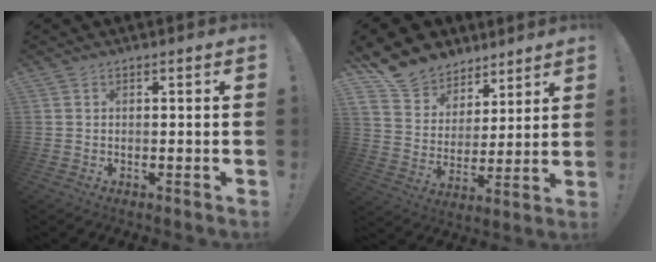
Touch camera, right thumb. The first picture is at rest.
{"total": 12.4, "force": [9.7, 7.6, 1.6], "torque": [-0.034, -0.081, 0.186]}